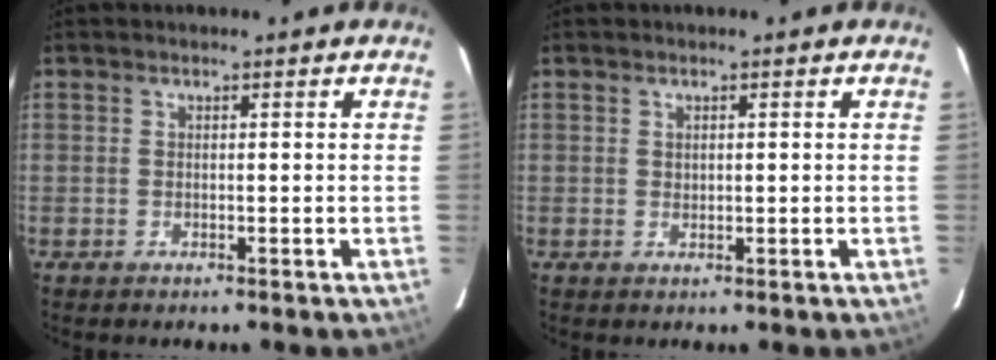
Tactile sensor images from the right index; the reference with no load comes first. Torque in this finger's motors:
{"motor_torque": [-0.20, 0.14, -0.05, 0.00]}